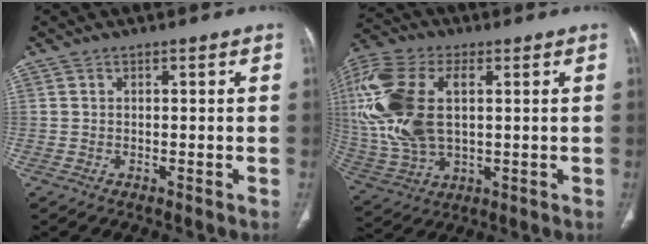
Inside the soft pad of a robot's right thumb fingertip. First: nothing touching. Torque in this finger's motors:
{"motor_torque": [2.46, 2.55, 2.17, 0.56, 0.32]}